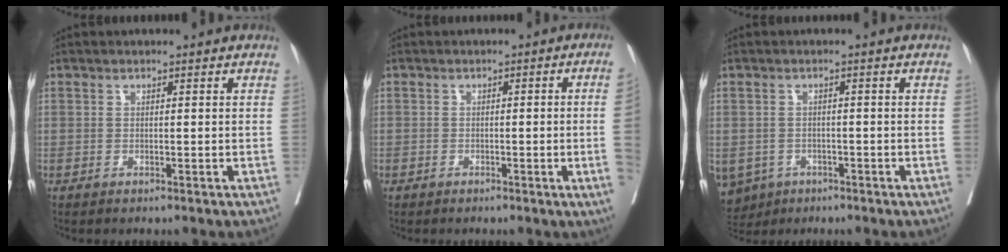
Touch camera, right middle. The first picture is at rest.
{"total": 4.6, "force": [-1.0, -1.2, 4.4], "torque": [-0.050, -0.003, -0.012]}
{"total": 8.4, "force": [-4.5, 6.6, 2.4], "torque": [-0.069, -0.002, -0.062]}